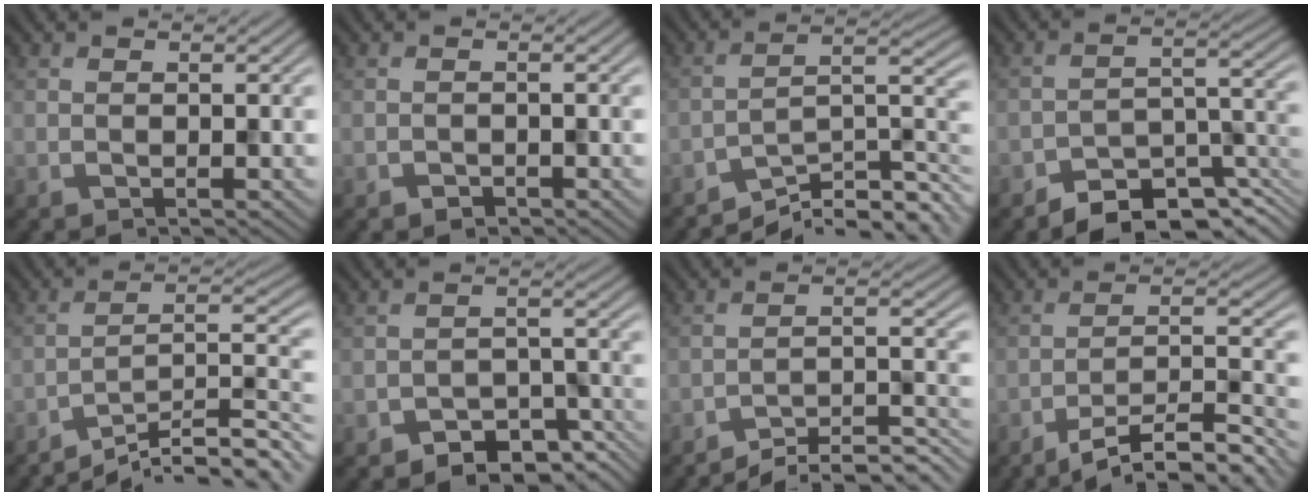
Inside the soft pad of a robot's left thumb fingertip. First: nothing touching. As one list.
[{"total": 1.0, "force": [-0.8, 0.6, 0.3], "torque": [-0.005, -0.001, -0.015]}, {"total": 9.3, "force": [-7.1, 2.3, 5.6], "torque": [-0.079, -0.002, -0.128]}, {"total": 8.4, "force": [-6.8, 3.1, 3.9], "torque": [-0.043, 0.001, -0.121]}, {"total": 11.6, "force": [-9.1, 2.0, 6.9], "torque": [-0.104, 0.011, -0.151]}, {"total": 6.1, "force": [-4.1, 3.2, 3.1], "torque": [-0.040, -0.006, -0.071]}, {"total": 6.9, "force": [-5.5, 1.3, 3.9], "torque": [-0.063, 0.004, -0.088]}, {"total": 10.7, "force": [-8.3, 2.0, 6.4], "torque": [-0.114, 0.001, -0.129]}]